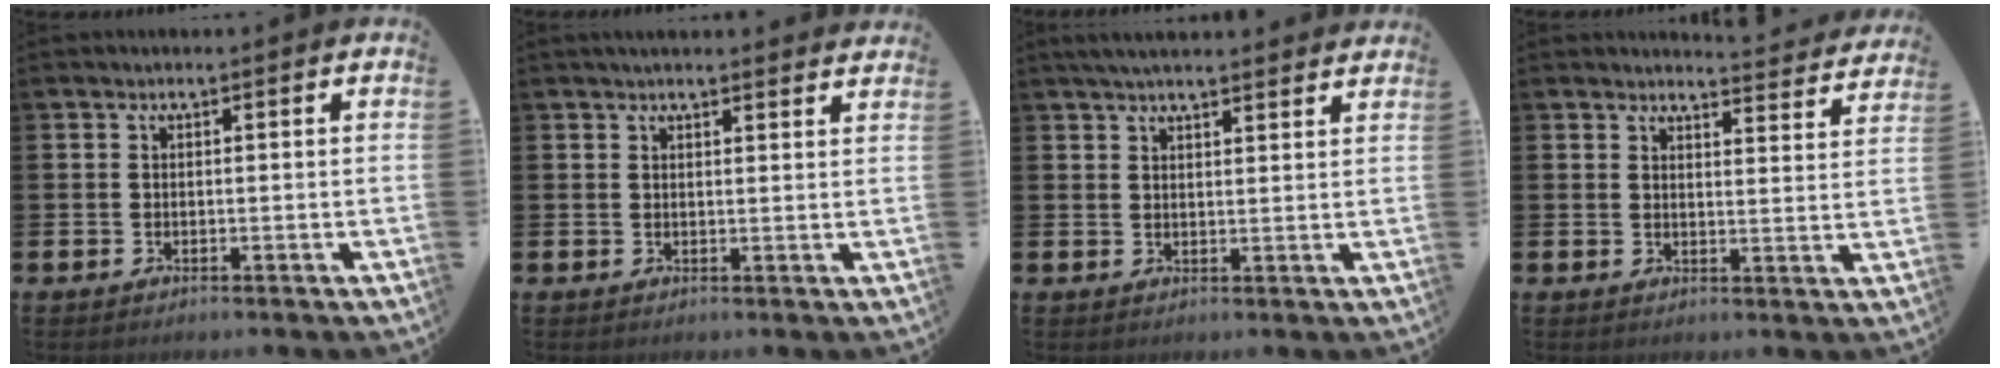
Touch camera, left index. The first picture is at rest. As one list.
[{"total": 2.3, "force": [2.3, 0.1, 0.3], "torque": [-0.010, -0.007, 0.042]}, {"total": 3.7, "force": [3.5, 0.4, 1.1], "torque": [-0.029, -0.008, 0.065]}, {"total": 3.9, "force": [3.9, 0.2, 0.1], "torque": [0.011, -0.034, 0.065]}]